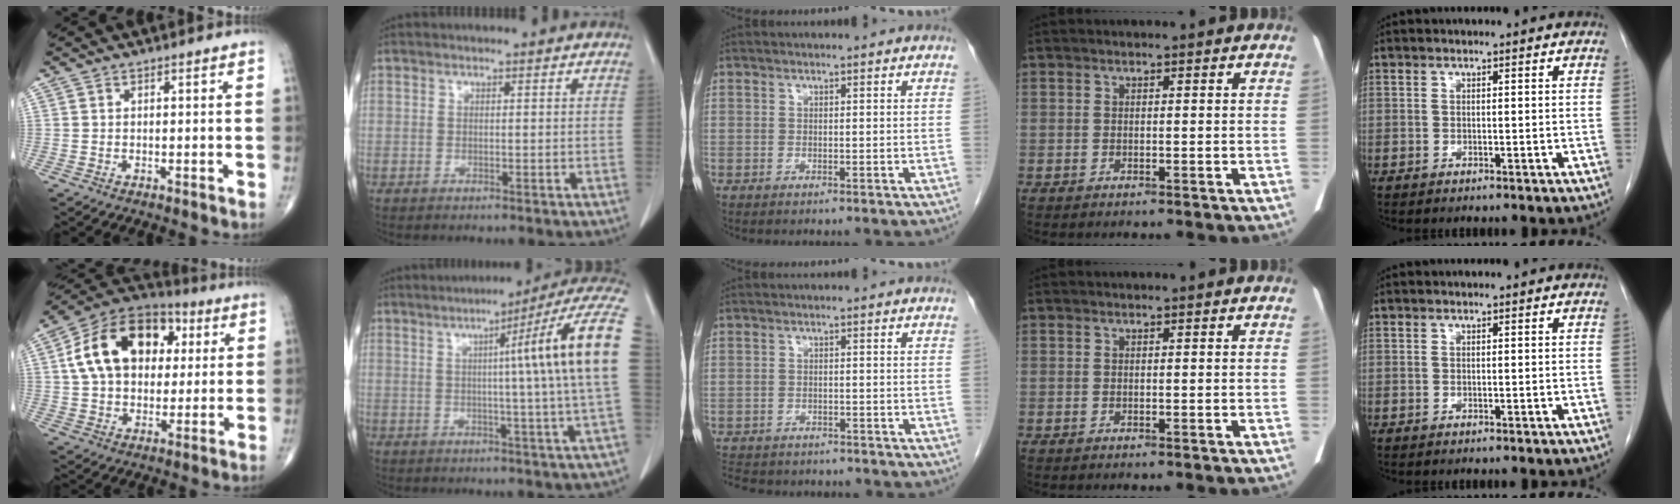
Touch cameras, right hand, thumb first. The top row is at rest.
{"thumb": {"total": 19.7, "force": [4.4, 13.6, 13.6], "torque": [-0.205, 0.015, 0.068]}, "index": {"total": 16.2, "force": [2.7, -2.5, 15.8], "torque": [-0.193, 0.014, 0.021]}, "middle": {"total": 10.9, "force": [-9.6, 4.0, 3.4], "torque": [-0.081, -0.001, -0.123]}}